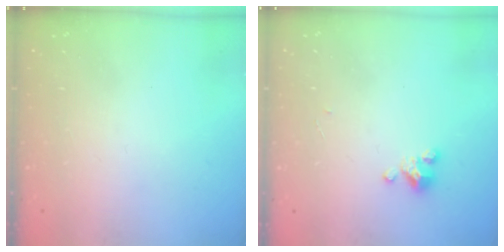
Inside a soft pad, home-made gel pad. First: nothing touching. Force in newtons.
{"total": 2.5, "press": 2.5, "slide": 0.3}